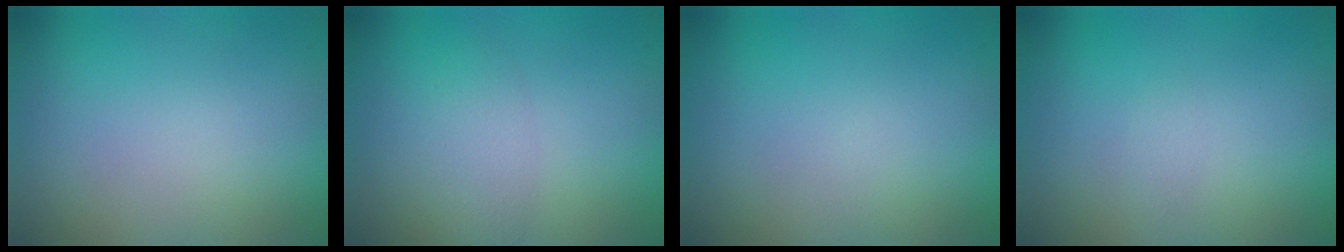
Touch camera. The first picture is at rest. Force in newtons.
{"total": 2.2, "press": 2.2, "slide": 0.0}
{"total": 0.0}
{"total": 0.6, "press": 0.6, "slide": 0.0}